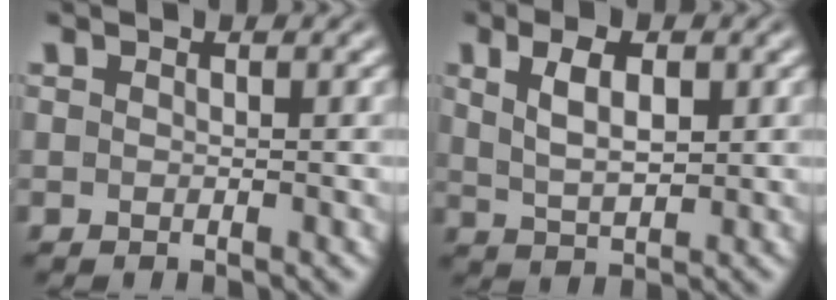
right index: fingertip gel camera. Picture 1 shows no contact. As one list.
[{"total": 3.8, "force": [0.9, 1.7, 3.2], "torque": [-0.051, -0.005, 0.023]}]